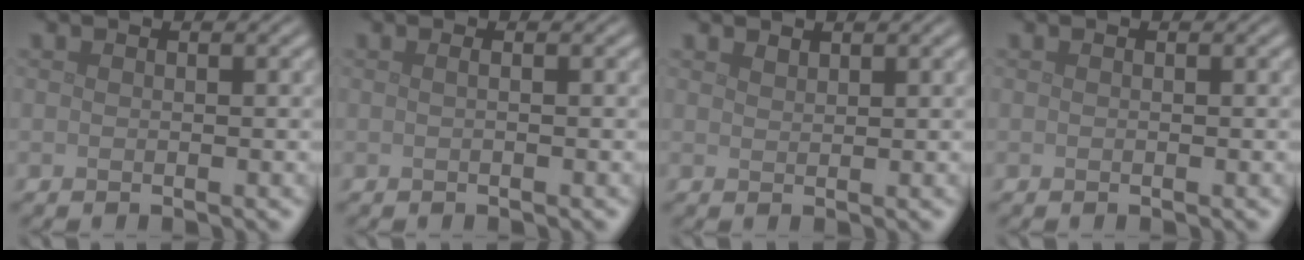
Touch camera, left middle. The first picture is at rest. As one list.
[{"total": 0.8, "force": [0.1, 0.4, 0.7], "torque": [-0.009, 0.001, -0.006]}, {"total": 0.8, "force": [0.8, 0.2, 0.2], "torque": [-0.002, -0.002, 0.017]}, {"total": 0.0}]